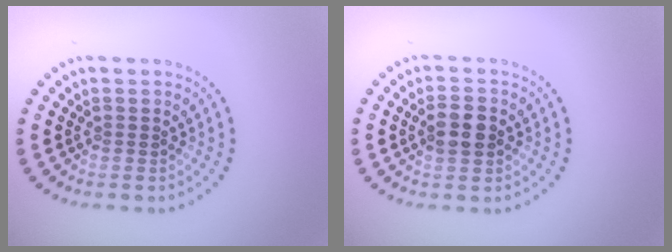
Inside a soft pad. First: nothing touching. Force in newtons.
{"total": 2.9, "press": 2.9, "slide": 0.1}